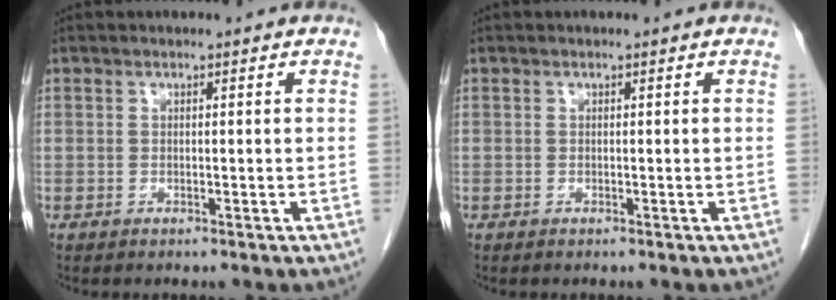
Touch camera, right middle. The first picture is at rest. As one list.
[{"total": 0.0}]